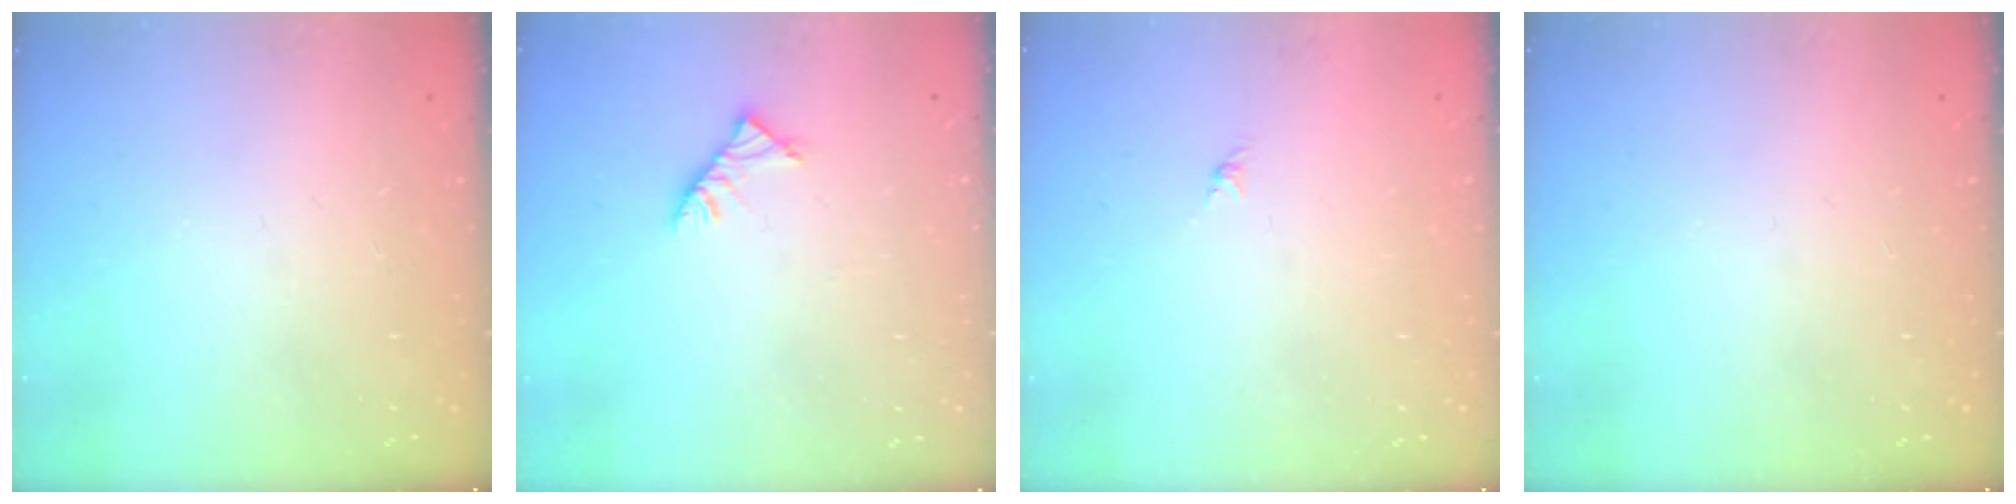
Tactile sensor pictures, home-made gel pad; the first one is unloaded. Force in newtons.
{"total": 3.4, "press": 3.3, "slide": 0.8}
{"total": 0.0}
{"total": 0.0}